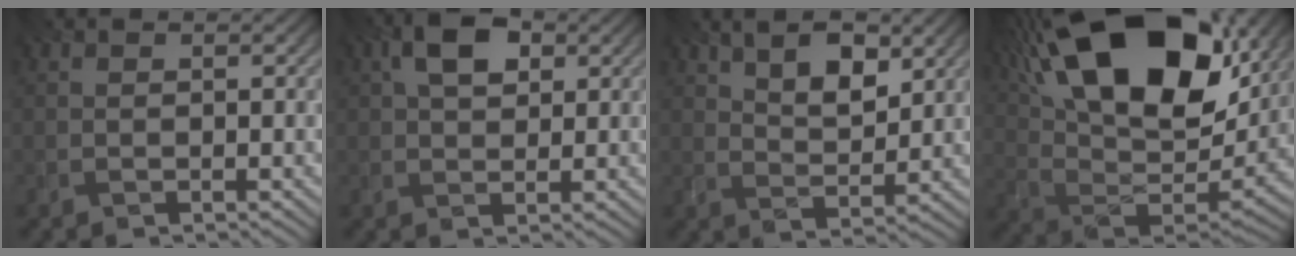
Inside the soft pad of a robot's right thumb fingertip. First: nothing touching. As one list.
[{"total": 5.6, "force": [2.1, 3.3, 3.9], "torque": [-0.077, 0.008, 0.030]}, {"total": 7.3, "force": [3.9, 3.3, 5.1], "torque": [-0.090, 0.002, 0.077]}, {"total": 21.9, "force": [10.7, 10.8, 15.8], "torque": [-0.289, 0.046, 0.163]}]